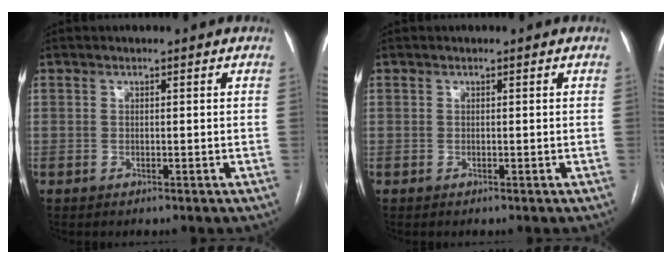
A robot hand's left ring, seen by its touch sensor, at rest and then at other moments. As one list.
[{"total": 0.0}]